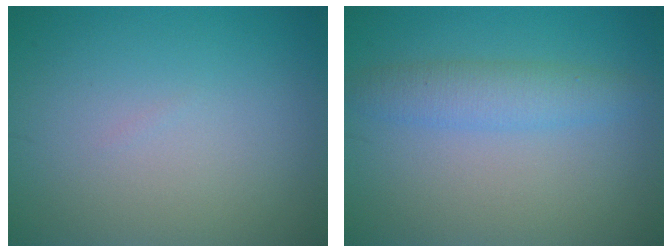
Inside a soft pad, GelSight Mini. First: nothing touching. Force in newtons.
{"total": 2.9, "press": 2.9, "slide": 0.1}